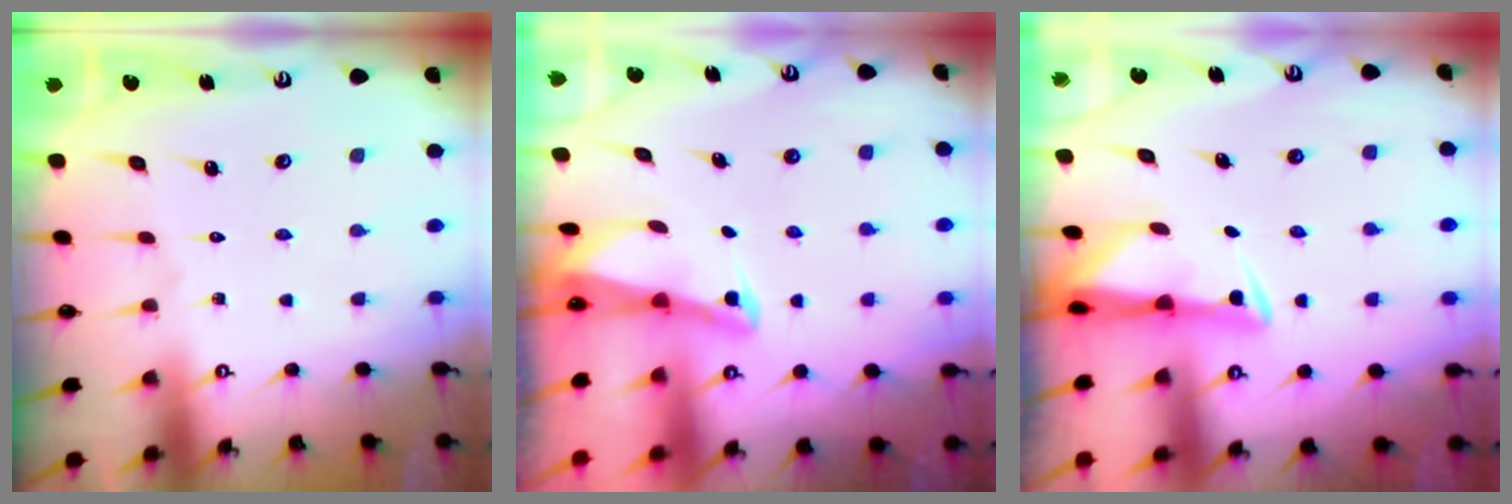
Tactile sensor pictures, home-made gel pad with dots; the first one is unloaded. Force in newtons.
{"total": 2.2, "press": 2.2, "slide": 0.3}
{"total": 3.1, "press": 3.1, "slide": 0.5}